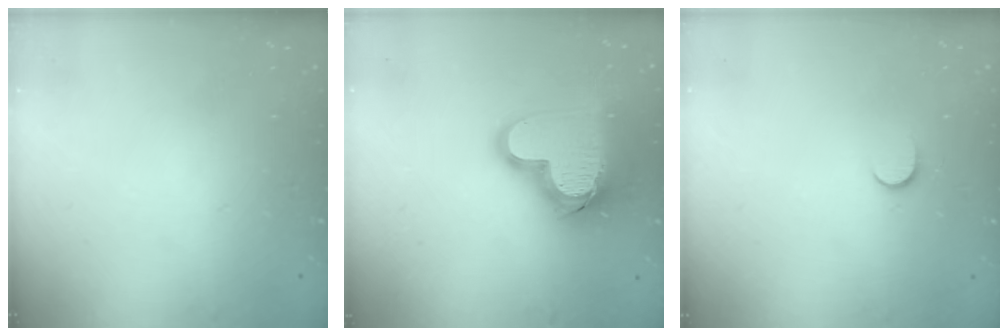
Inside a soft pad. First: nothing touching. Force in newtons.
{"total": 18.9, "press": 18.7, "slide": 2.7}
{"total": 4.9, "press": 4.9, "slide": 0.6}